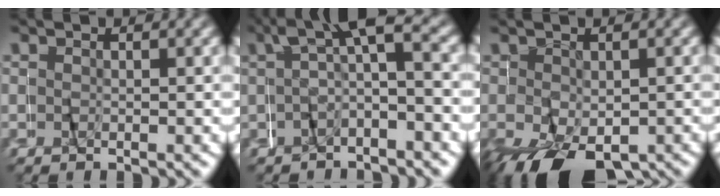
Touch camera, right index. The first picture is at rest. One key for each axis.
{"total": 3.3, "fx": 0.8, "fy": 0.6, "fz": 3.2, "tx": -0.043, "ty": 0.023, "tz": -0.001}
{"total": 9.3, "fx": -4.5, "fy": 5.6, "fz": 5.9, "tx": -0.121, "ty": -0.044, "tz": -0.046}